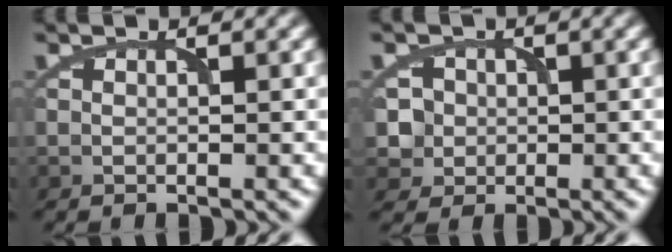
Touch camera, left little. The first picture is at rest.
{"total": 3.5, "force": [-0.1, 3.5, 0.2], "torque": [0.011, 0.018, 0.004]}